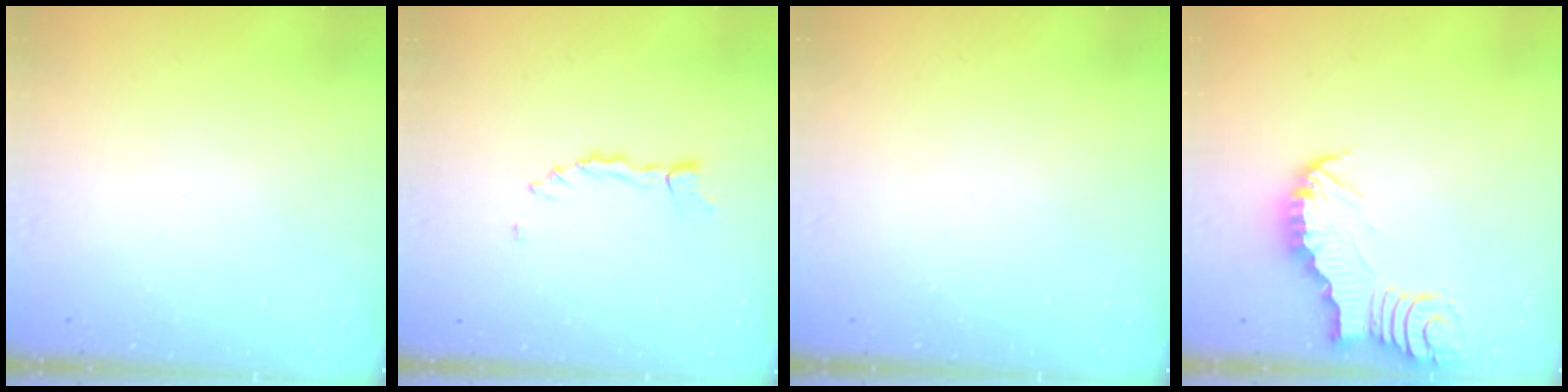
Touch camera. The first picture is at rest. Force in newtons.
{"total": 1.4, "press": 1.4, "slide": 0.3}
{"total": 0.0}
{"total": 3.0, "press": 3.0, "slide": 0.3}